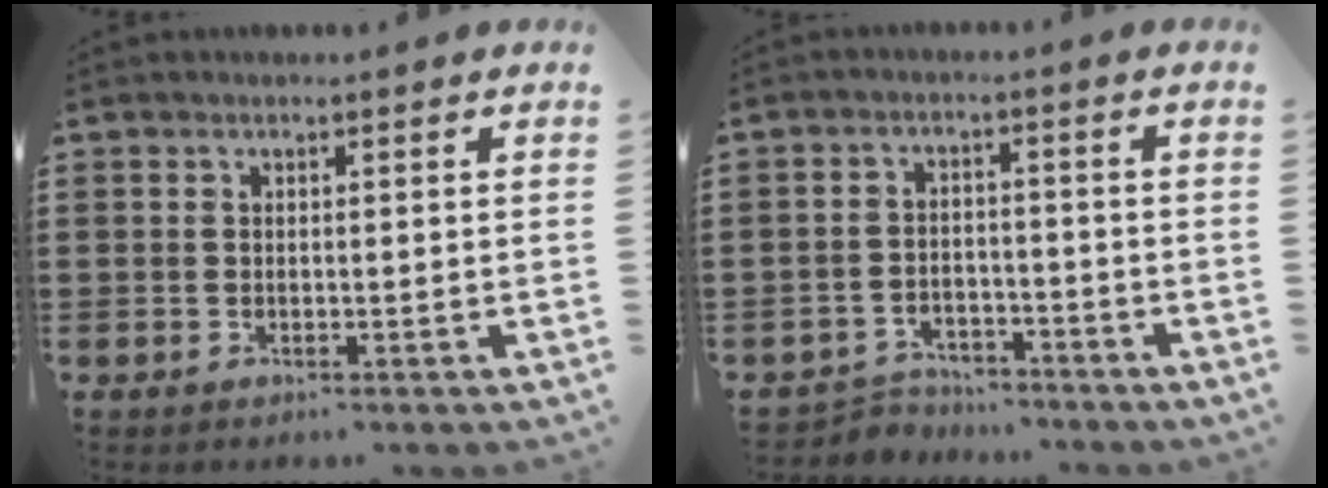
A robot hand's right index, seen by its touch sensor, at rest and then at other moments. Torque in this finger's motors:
{"motor_torque": [-0.73, 1.40, -0.02, -0.02]}